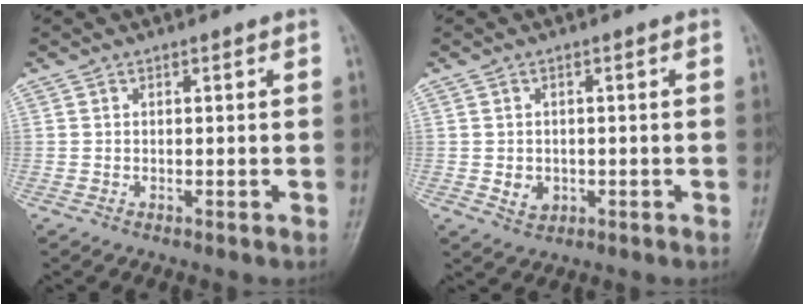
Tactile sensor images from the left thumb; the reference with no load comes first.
{"total": 2.9, "force": [-0.5, 2.4, 1.5], "torque": [-0.014, 0.000, 0.001]}